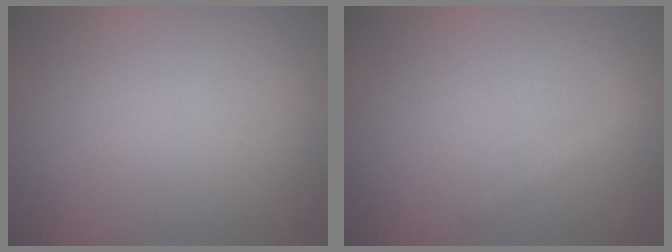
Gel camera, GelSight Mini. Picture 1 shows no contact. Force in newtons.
{"total": 1.3, "press": 1.3, "slide": 0.1}